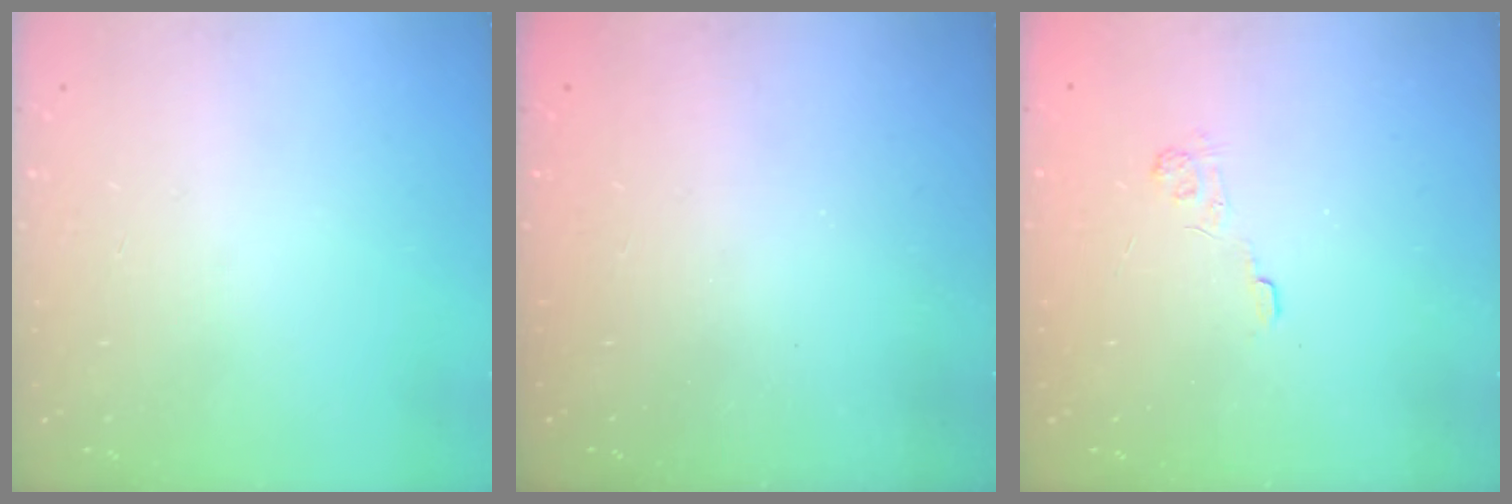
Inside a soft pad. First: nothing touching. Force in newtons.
{"total": 2.3, "press": 2.1, "slide": 0.8}
{"total": 2.9, "press": 2.4, "slide": 1.5}